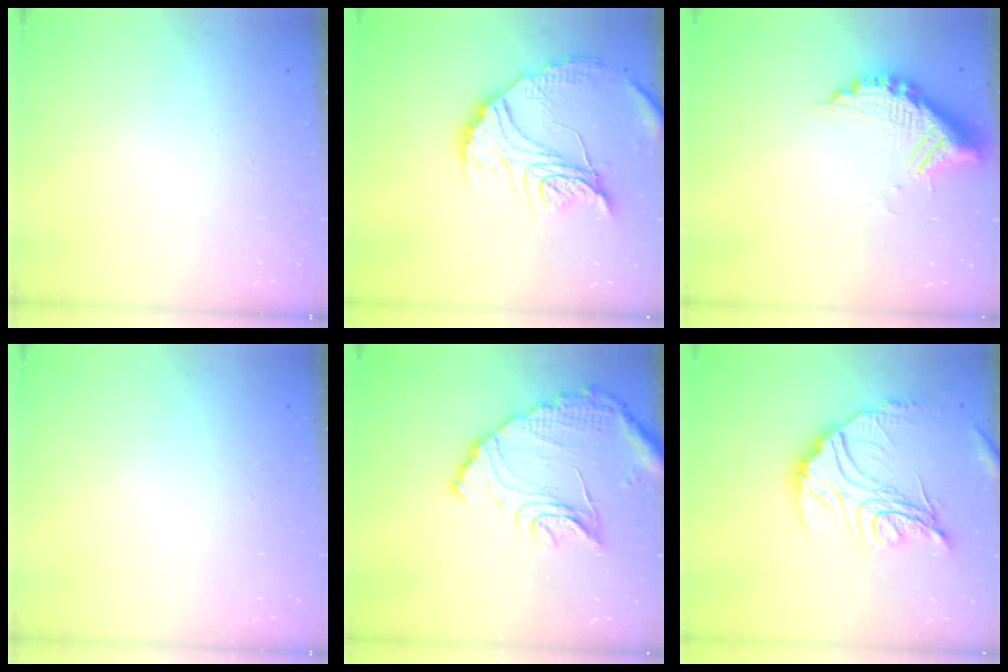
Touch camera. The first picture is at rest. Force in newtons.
{"total": 18.0, "press": 18.0, "slide": 1.5}
{"total": 11.5, "press": 11.4, "slide": 1.1}
{"total": 0.0}
{"total": 14.9, "press": 14.8, "slide": 1.2}
{"total": 20.5, "press": 20.5, "slide": 1.3}